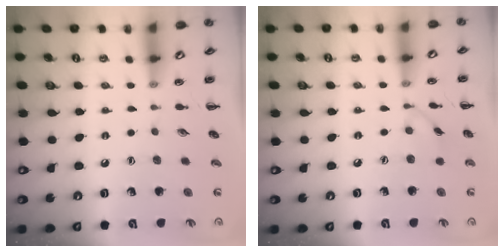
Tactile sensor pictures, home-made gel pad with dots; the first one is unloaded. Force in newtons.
{"total": 5.2, "press": 5.1, "slide": 0.9}